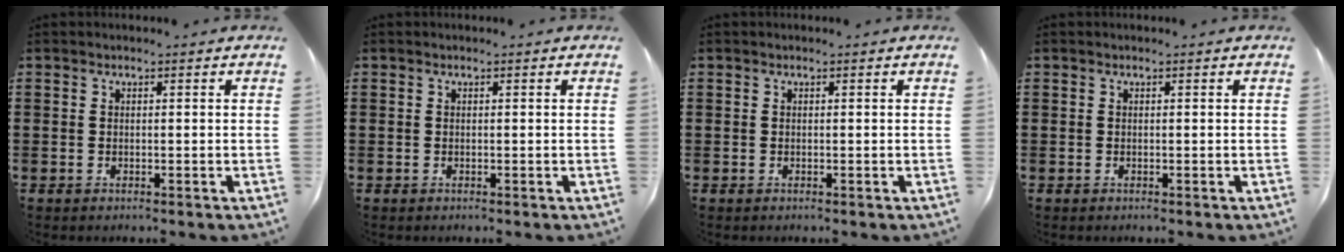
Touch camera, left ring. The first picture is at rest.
{"total": 0.0}
{"total": 0.0}
{"total": 0.0}